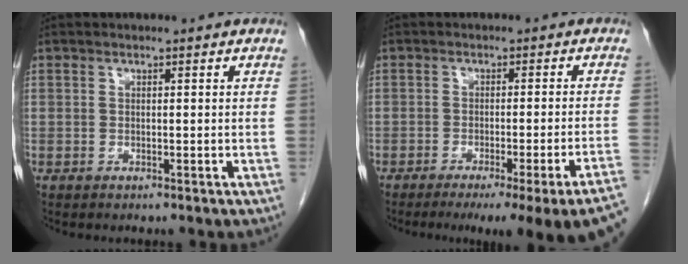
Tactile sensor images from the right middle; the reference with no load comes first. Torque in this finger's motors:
{"motor_torque": [1.10, -1.04, 0.25, 0.08]}